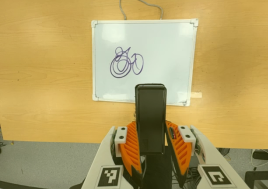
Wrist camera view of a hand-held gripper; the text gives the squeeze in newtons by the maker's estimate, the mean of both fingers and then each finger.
{"total": 4.0, "left": 2.7, "right": 5.3}